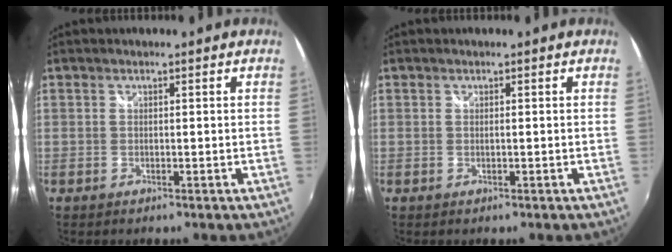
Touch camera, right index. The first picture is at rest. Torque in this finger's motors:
{"motor_torque": [-0.26, 0.26, 0.00, 0.00]}